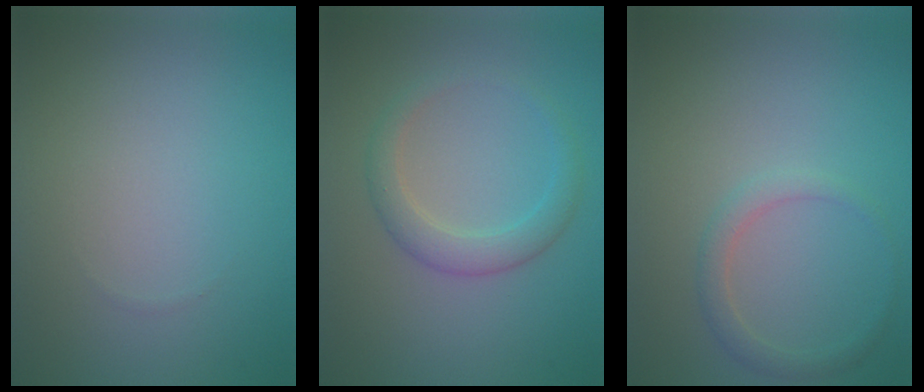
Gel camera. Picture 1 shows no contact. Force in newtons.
{"total": 2.7, "press": 2.7, "slide": 0.1}
{"total": 1.7, "press": 1.7, "slide": 0.2}